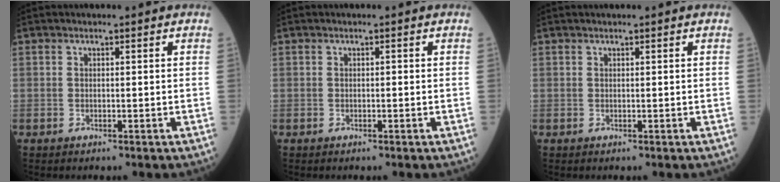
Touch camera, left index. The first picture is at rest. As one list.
[{"total": 0.0}, {"total": 0.8, "force": [0.6, -0.2, 0.4], "torque": [-0.008, 0.010, 0.017]}]